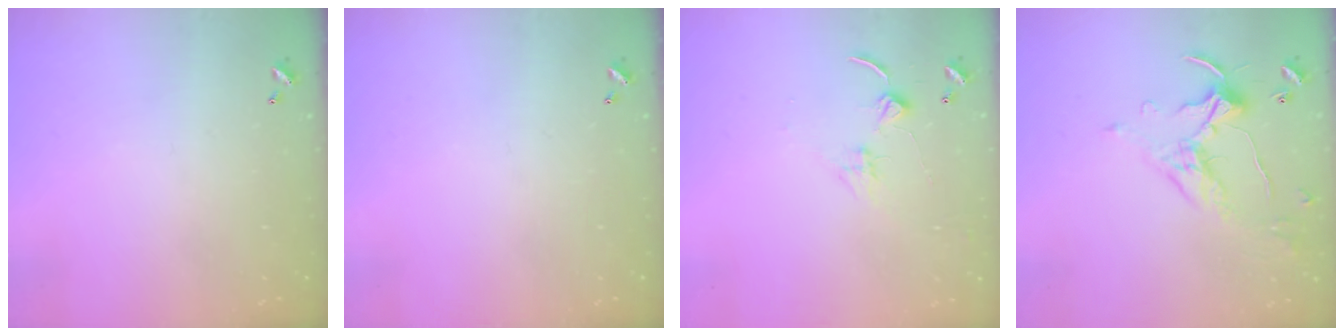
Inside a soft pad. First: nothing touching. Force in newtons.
{"total": 0.0}
{"total": 2.4, "press": 2.3, "slide": 0.4}
{"total": 1.7, "press": 1.5, "slide": 0.8}